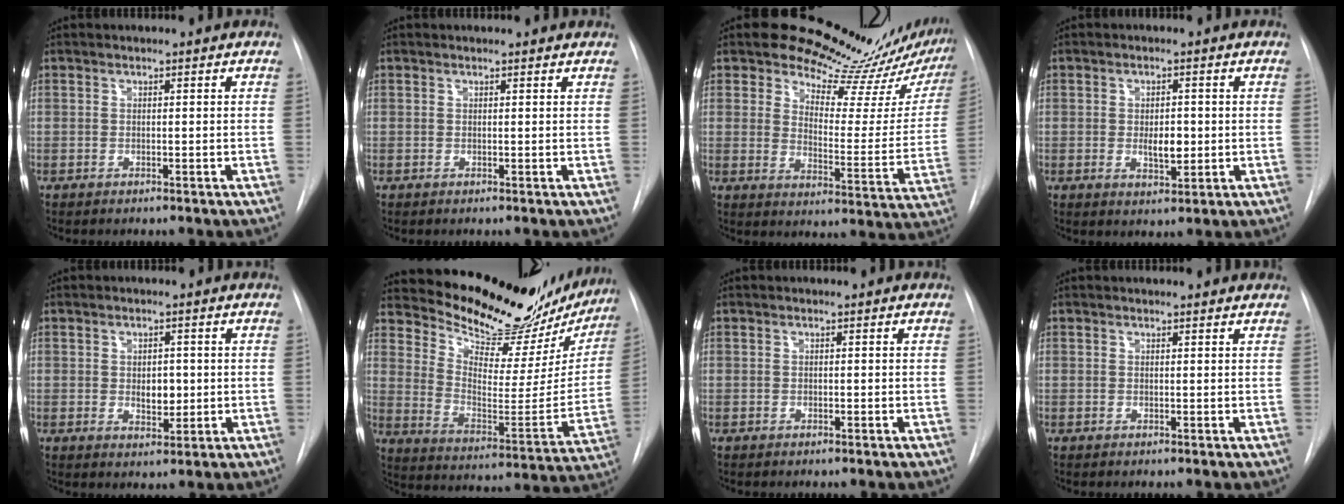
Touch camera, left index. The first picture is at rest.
{"total": 2.0, "force": [1.9, 0.4, 0.2], "torque": [-0.013, 0.007, 0.015]}
{"total": 17.7, "force": [16.8, 3.7, 4.0], "torque": [-0.036, -0.097, 0.197]}
{"total": 3.8, "force": [-0.2, 1.8, 3.3], "torque": [-0.052, -0.003, 0.002]}
{"total": 3.4, "force": [0.1, 2.1, 2.7], "torque": [-0.037, -0.003, 0.008]}
{"total": 24.9, "force": [22.9, 6.3, 7.5], "torque": [-0.114, -0.079, 0.304]}
{"total": 0.0}
{"total": 3.3, "force": [3.2, 0.6, 0.5], "torque": [-0.011, 0.009, 0.027]}